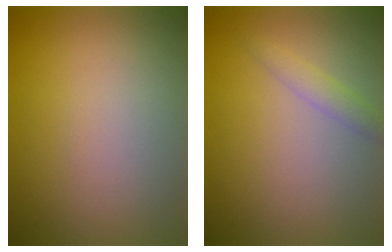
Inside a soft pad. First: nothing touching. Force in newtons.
{"total": 1.5, "press": 1.5, "slide": 0.1}